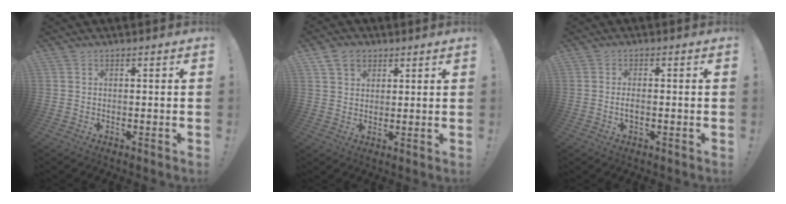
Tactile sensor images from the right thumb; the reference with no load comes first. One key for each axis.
{"total": 5.9, "fx": 3.4, "fy": 4.2, "fz": 2.2, "tx": -0.035, "ty": -0.006, "tz": 0.065}
{"total": 2.1, "fx": -0.6, "fy": 0.9, "fz": 1.9, "tx": -0.035, "ty": 0.004, "tz": -0.010}